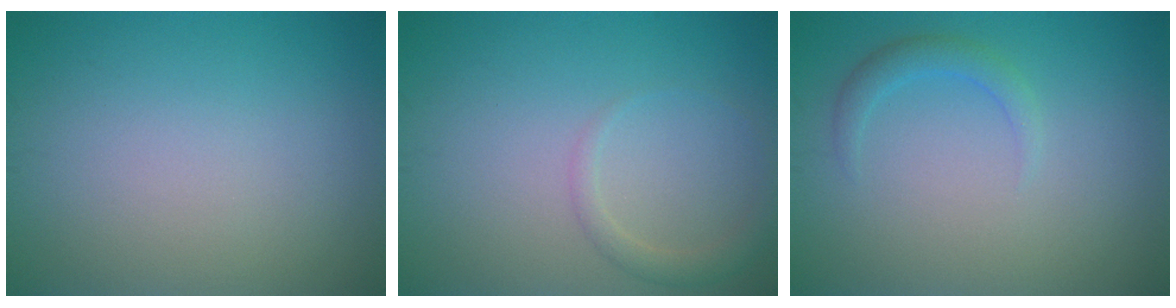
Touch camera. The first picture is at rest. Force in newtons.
{"total": 1.5, "press": 1.5, "slide": 0.1}
{"total": 1.6, "press": 1.6, "slide": 0.1}